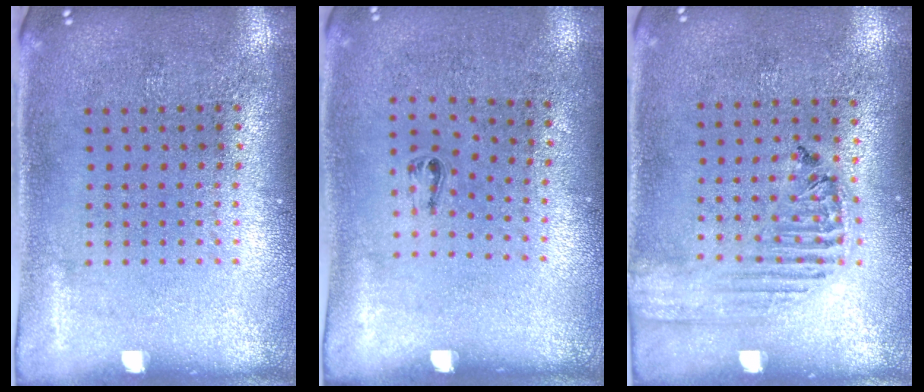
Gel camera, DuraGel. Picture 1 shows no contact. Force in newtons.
{"total": 0.5, "press": 0.3, "slide": 0.5}
{"total": 1.6, "press": 1.6, "slide": 0.4}